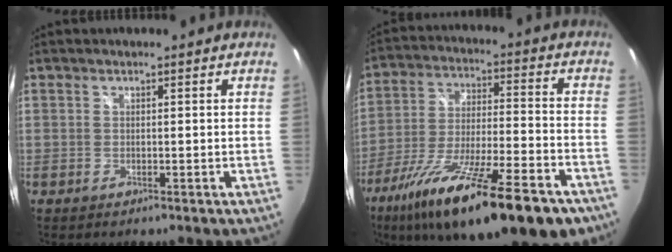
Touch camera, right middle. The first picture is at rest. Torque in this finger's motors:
{"motor_torque": [1.49, -0.65, 0.52, 0.21]}